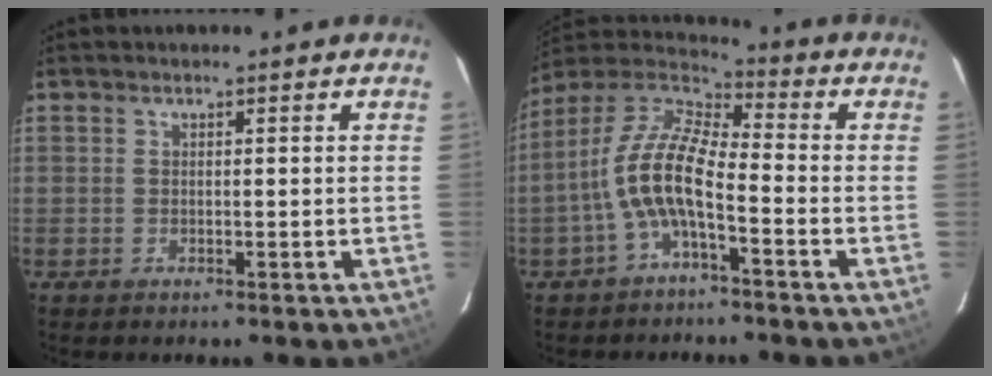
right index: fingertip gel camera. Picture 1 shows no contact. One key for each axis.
{"total": 11.1, "fx": -3.8, "fy": 3.7, "fz": 9.8, "tx": -0.208, "ty": 0.013, "tz": -0.077}